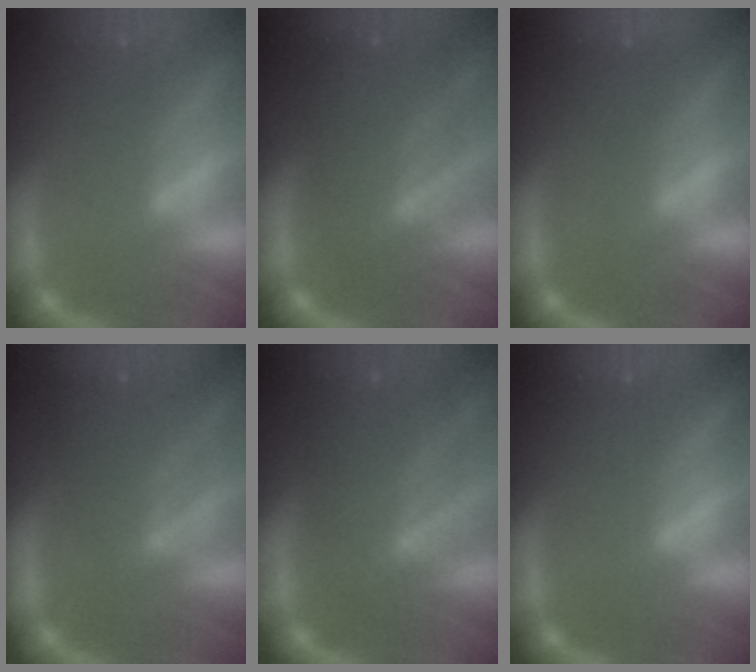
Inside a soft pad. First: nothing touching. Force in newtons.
{"total": 7.5}
{"total": 1.0}
{"total": 5.1}
{"total": 7.5}
{"total": 0.0}